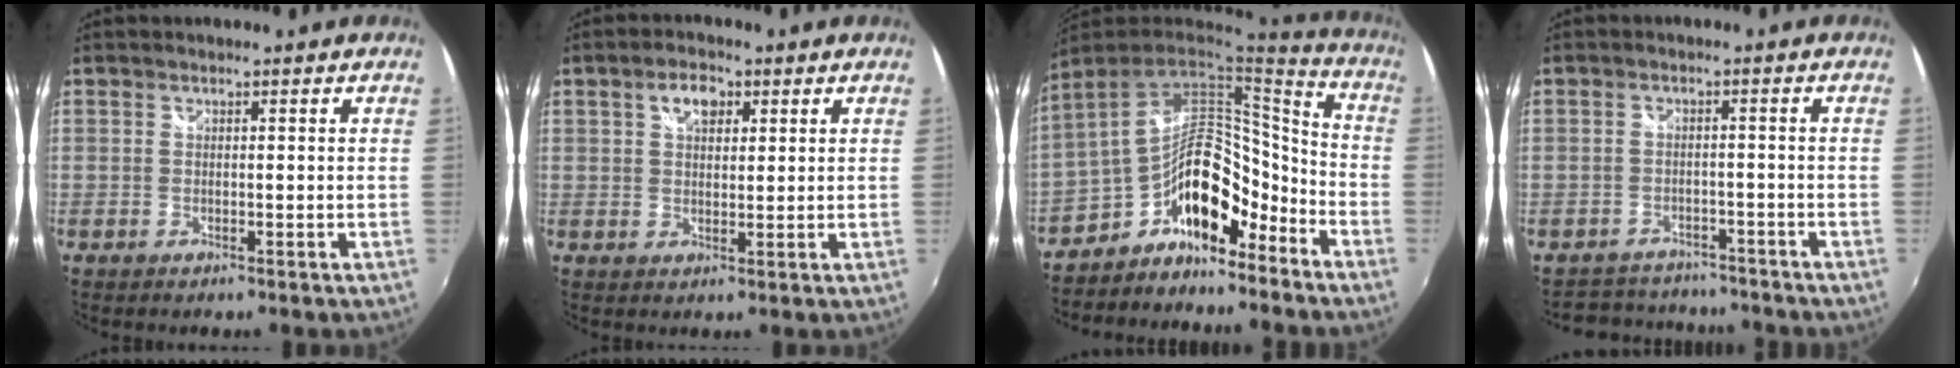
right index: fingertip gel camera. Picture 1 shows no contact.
{"total": 4.6, "force": [2.1, 2.7, 3.1], "torque": [-0.048, 0.013, 0.037]}
{"total": 16.2, "force": [-8.8, 8.0, 11.0], "torque": [-0.197, 0.015, -0.154]}
{"total": 8.1, "force": [-7.1, 3.8, 1.1], "torque": [-0.035, 0.020, -0.099]}